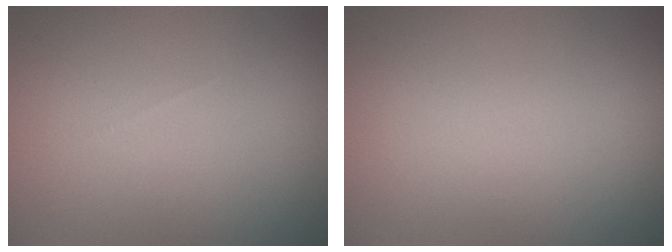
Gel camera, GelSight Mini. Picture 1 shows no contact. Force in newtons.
{"total": 0.0}